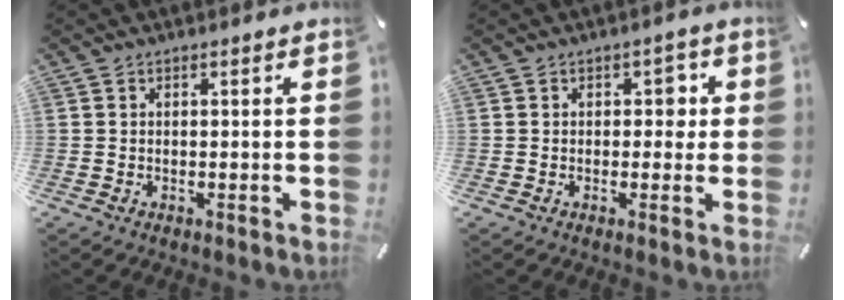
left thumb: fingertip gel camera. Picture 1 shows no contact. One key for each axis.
{"total": 3.2, "fx": 0.4, "fy": 2.3, "fz": 2.2, "tx": -0.013, "ty": -0.002, "tz": -0.004}